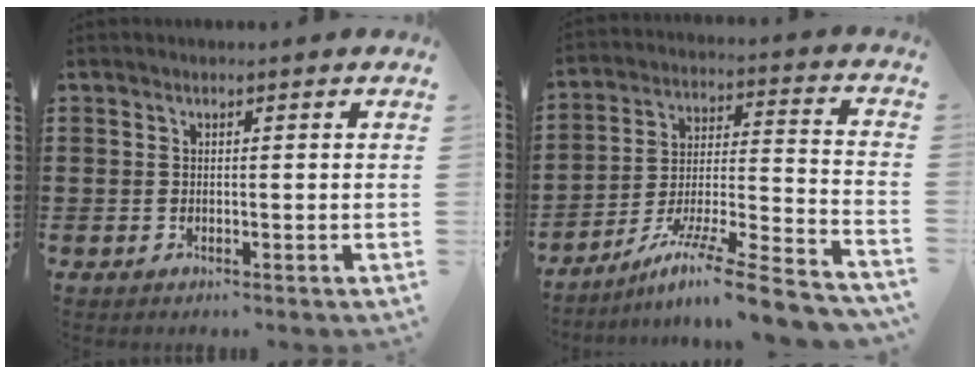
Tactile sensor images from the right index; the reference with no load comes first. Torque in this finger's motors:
{"motor_torque": [-0.02, 0.13, 0.21, 0.05]}